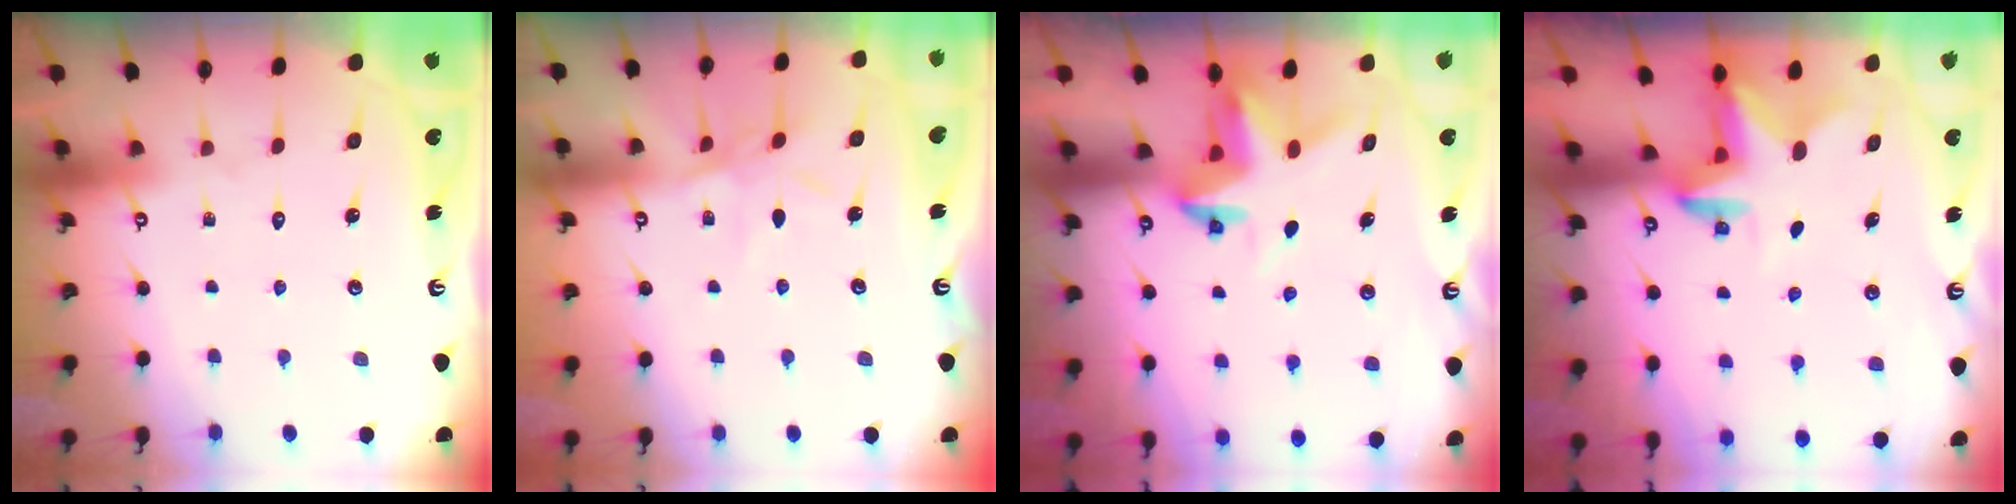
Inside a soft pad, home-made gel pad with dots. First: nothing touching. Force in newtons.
{"total": 6.8, "press": 6.8, "slide": 0.5}
{"total": 4.3, "press": 4.3, "slide": 0.2}
{"total": 2.7, "press": 2.7, "slide": 0.5}